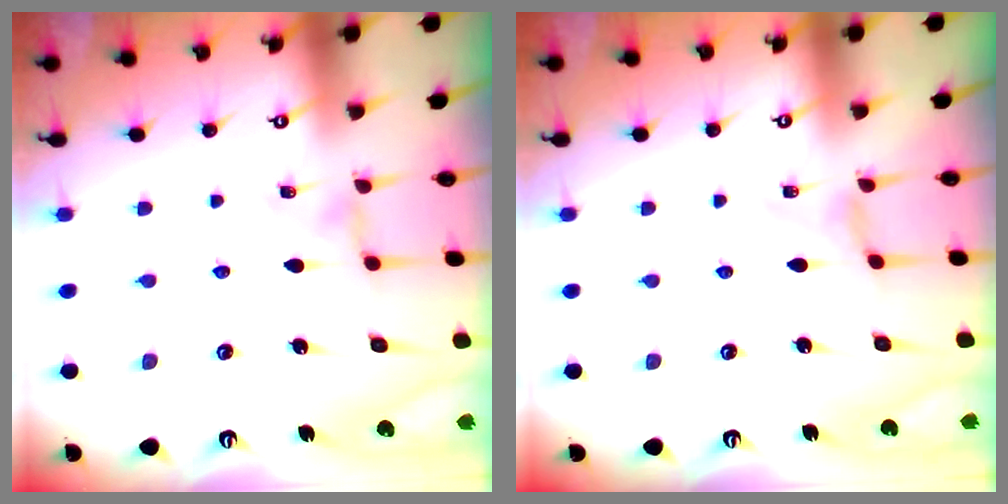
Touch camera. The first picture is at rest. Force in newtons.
{"total": 0.0}